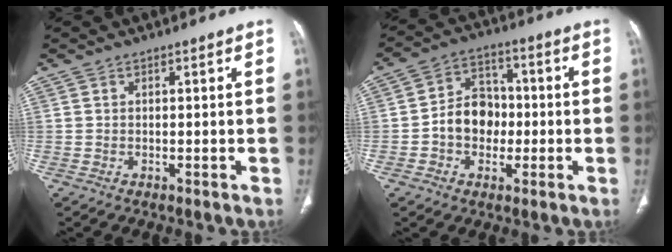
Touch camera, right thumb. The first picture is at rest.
{"total": 9.3, "force": [-1.4, 7.5, 5.4], "torque": [-0.056, 0.030, -0.032]}